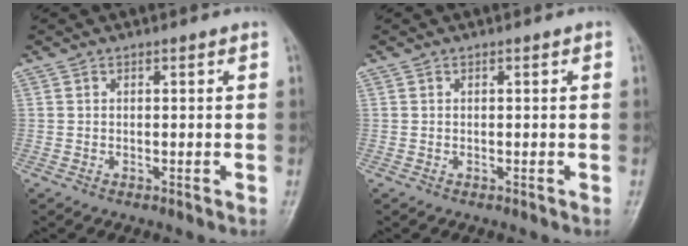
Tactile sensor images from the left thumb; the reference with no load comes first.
{"total": 0.0}